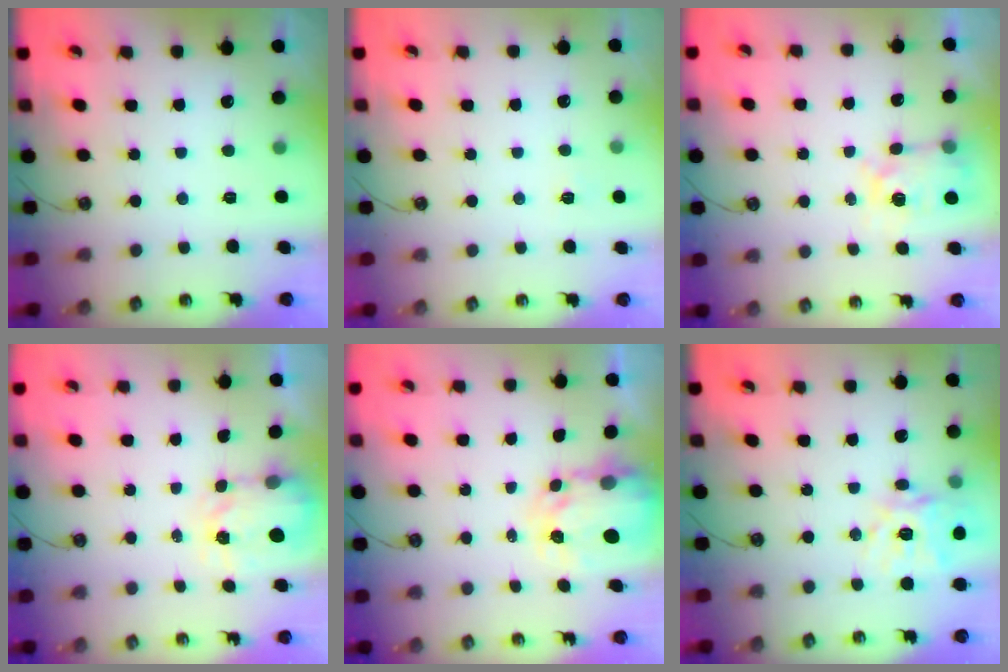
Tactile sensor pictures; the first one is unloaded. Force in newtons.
{"total": 2.7, "press": 2.6, "slide": 0.4}
{"total": 5.8, "press": 5.7, "slide": 0.8}
{"total": 3.7, "press": 3.7, "slide": 0.4}
{"total": 5.0, "press": 5.0, "slide": 0.4}
{"total": 17.4, "press": 17.3, "slide": 1.9}